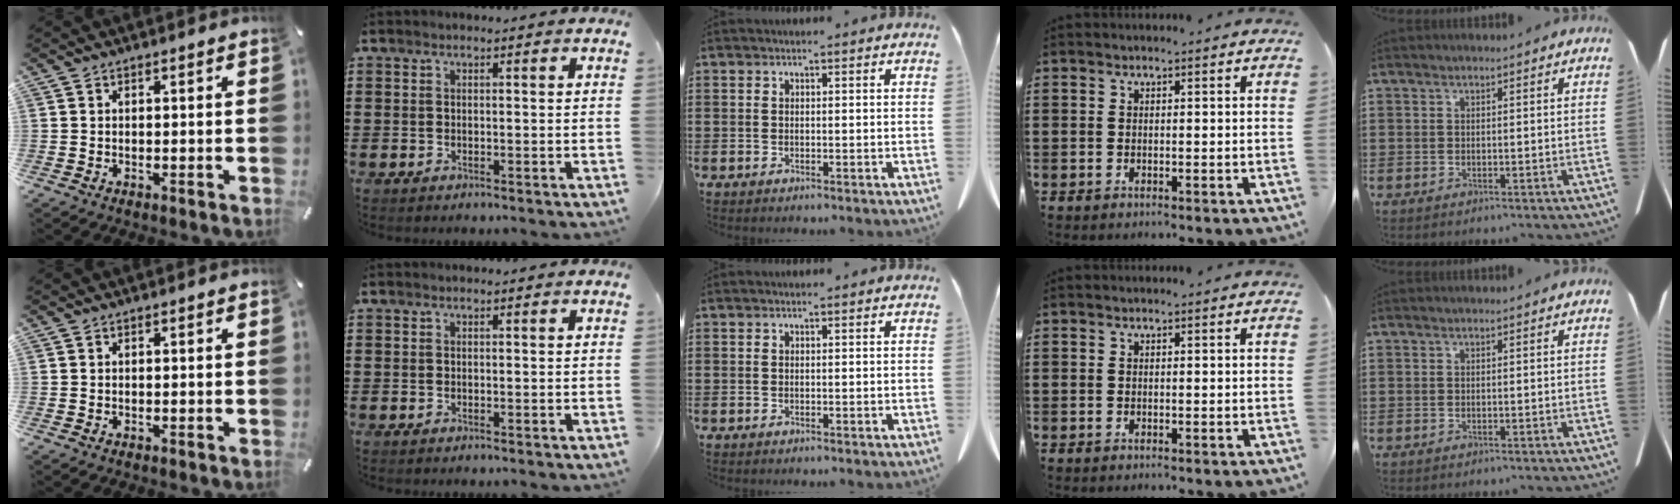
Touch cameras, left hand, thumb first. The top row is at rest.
{}